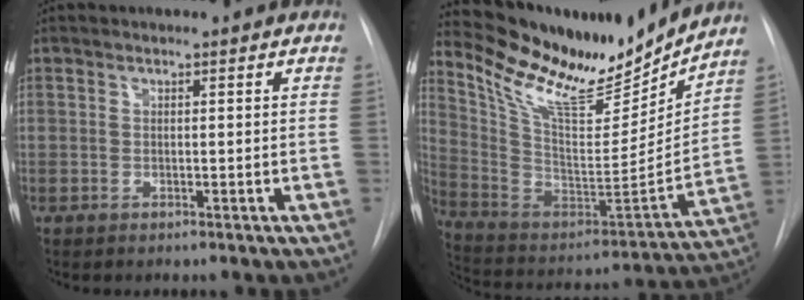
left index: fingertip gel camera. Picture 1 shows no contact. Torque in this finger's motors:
{"motor_torque": [-0.16, -0.53, 0.10, 0.09]}